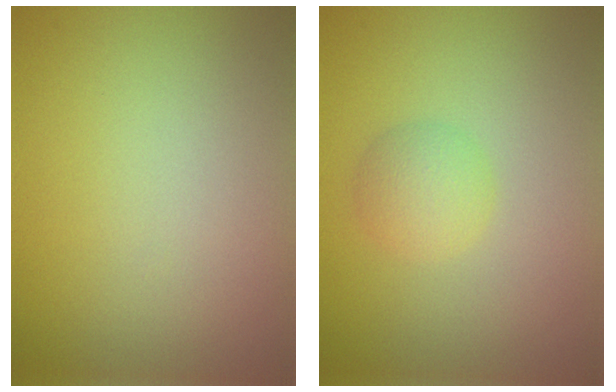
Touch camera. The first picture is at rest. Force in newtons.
{"total": 2.1, "press": 2.1, "slide": 0.0}